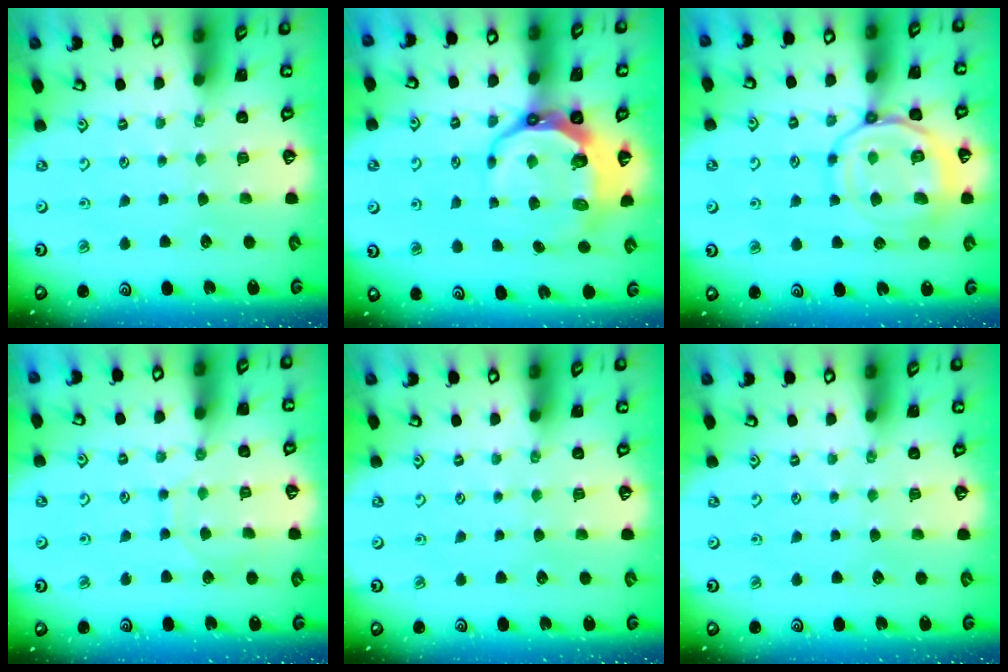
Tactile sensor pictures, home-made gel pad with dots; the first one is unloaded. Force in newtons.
{"total": 11.1, "press": 10.3, "slide": 4.2}
{"total": 16.1, "press": 16.0, "slide": 1.5}
{"total": 5.6, "press": 5.6, "slide": 0.6}
{"total": 0.0}
{"total": 0.0}